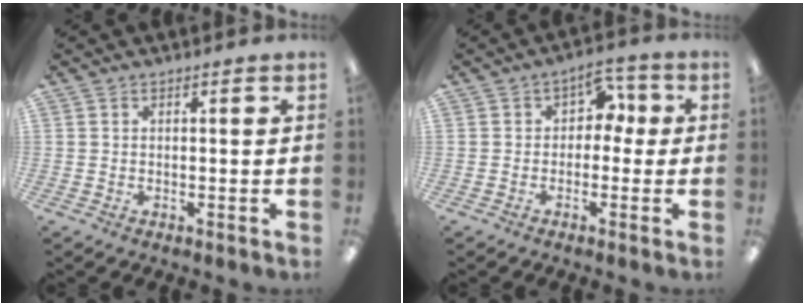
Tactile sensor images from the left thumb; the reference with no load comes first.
{"total": 5.3, "force": [1.2, 4.2, 3.1], "torque": [-0.035, 0.002, 0.015]}